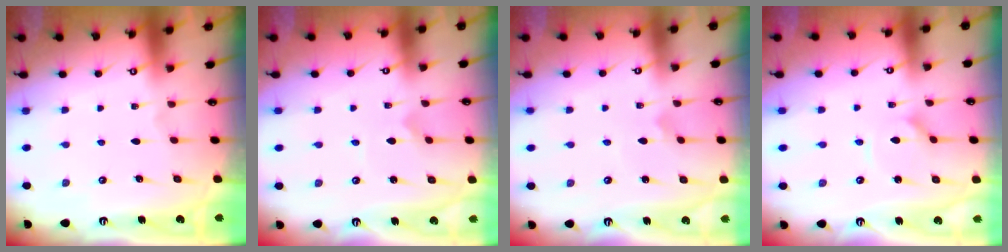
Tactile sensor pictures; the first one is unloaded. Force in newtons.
{"total": 1.2, "press": 1.2, "slide": 0.1}
{"total": 2.2, "press": 2.2, "slide": 0.1}
{"total": 2.1, "press": 2.1, "slide": 0.3}